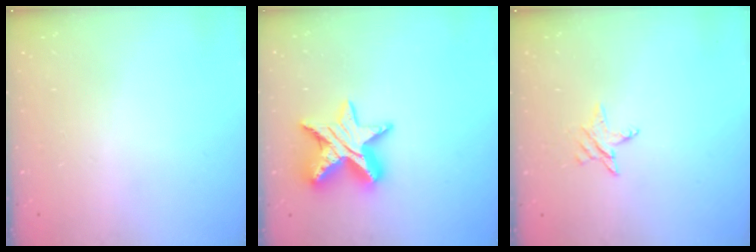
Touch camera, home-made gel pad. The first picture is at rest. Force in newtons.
{"total": 13.6, "press": 13.6, "slide": 0.9}
{"total": 2.7, "press": 2.7, "slide": 0.2}